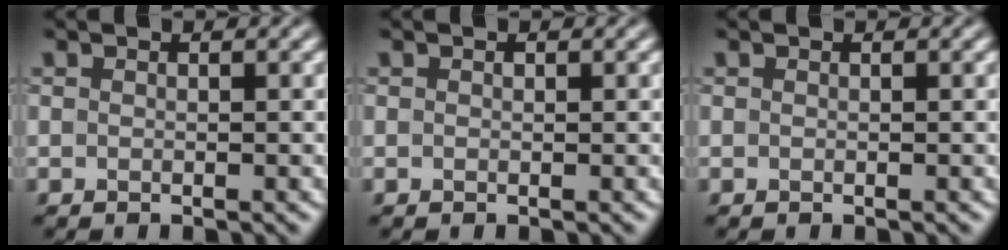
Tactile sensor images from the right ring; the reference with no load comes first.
{"total": 0.0}
{"total": 0.0}